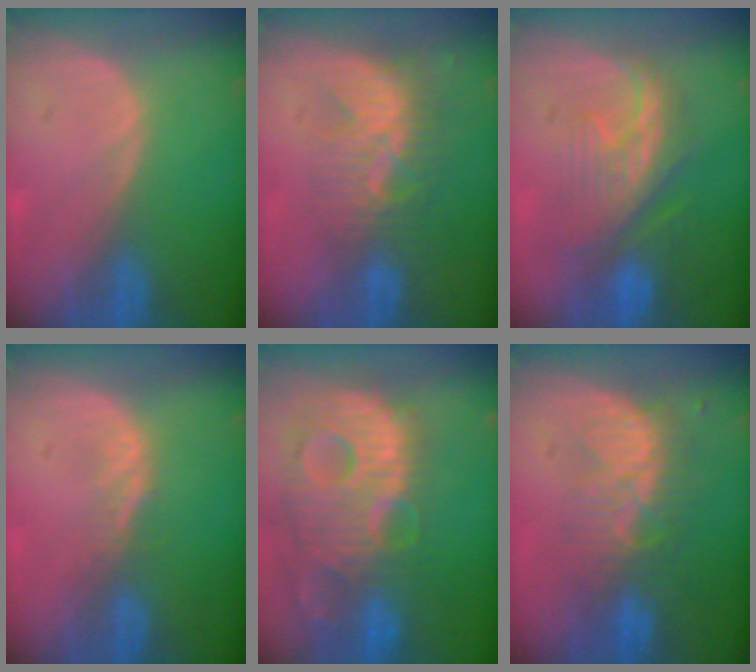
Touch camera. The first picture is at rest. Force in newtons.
{"total": 8.9, "press": 7.6, "slide": 4.5}
{"total": 8.9, "press": 8.4, "slide": 2.8}
{"total": 1.4, "press": 1.4, "slide": 0.1}
{"total": 13.8, "press": 11.9, "slide": 7.1}
{"total": 8.1, "press": 7.5, "slide": 3.1}